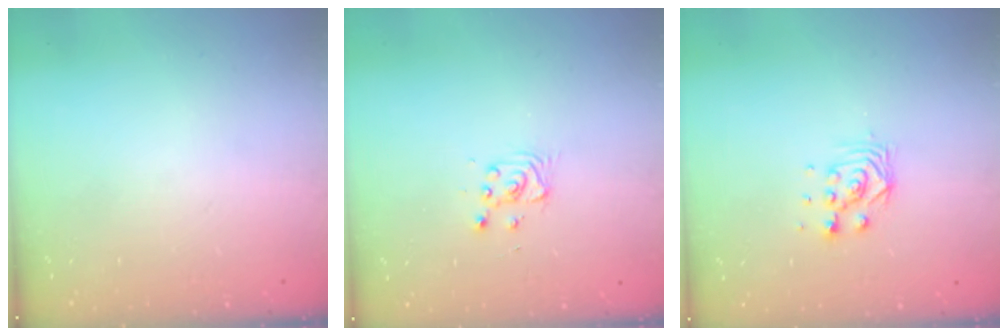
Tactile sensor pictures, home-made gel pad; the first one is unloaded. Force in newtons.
{"total": 2.8, "press": 2.8, "slide": 0.4}
{"total": 4.2, "press": 4.2, "slide": 0.3}